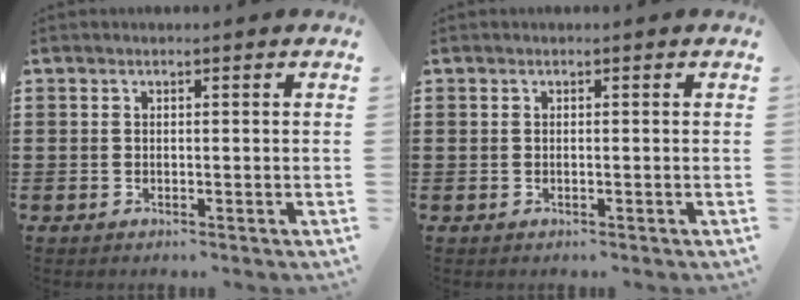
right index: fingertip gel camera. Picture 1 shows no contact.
{"total": 0.0}